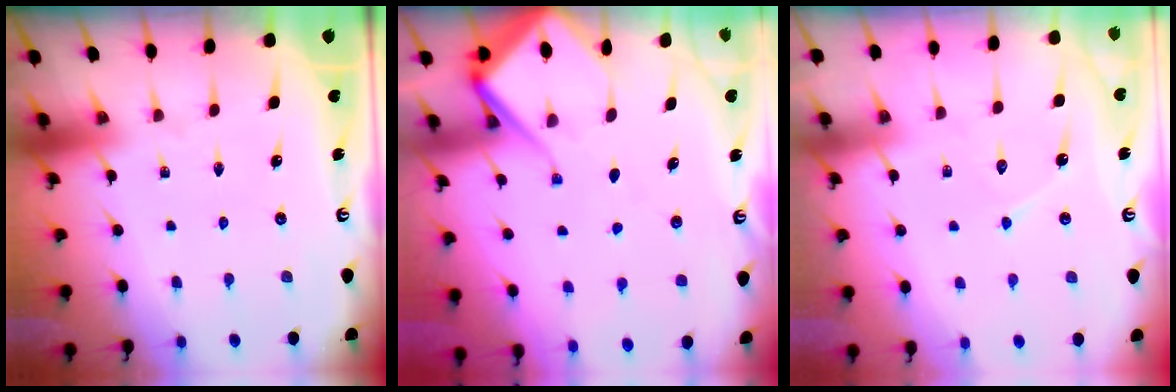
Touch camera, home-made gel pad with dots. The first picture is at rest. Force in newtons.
{"total": 8.2, "press": 8.2, "slide": 0.8}
{"total": 7.3, "press": 7.3, "slide": 0.5}